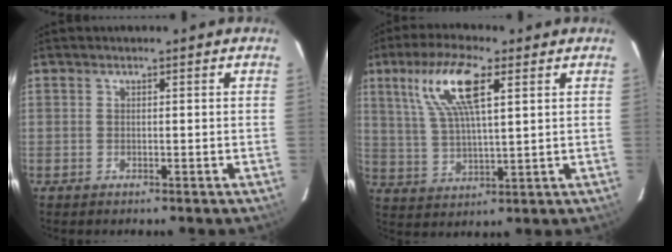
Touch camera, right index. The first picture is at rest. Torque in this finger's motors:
{"motor_torque": [0.58, 0.01, 0.33, 0.18]}